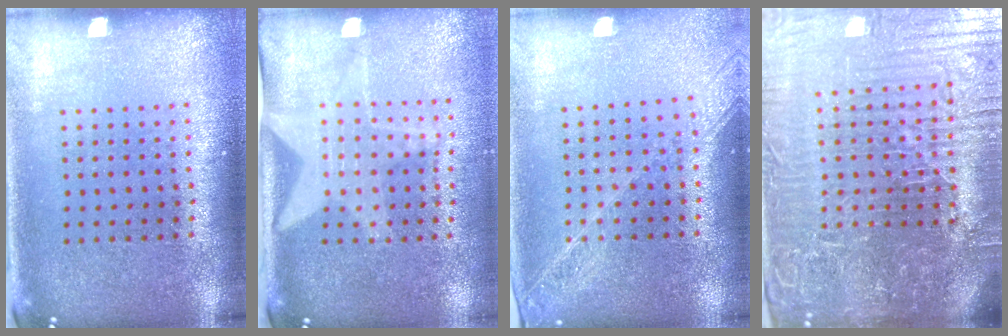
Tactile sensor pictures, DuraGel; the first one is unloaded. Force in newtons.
{"total": 2.1, "press": 1.6, "slide": 1.3}
{"total": 1.7, "press": 1.5, "slide": 0.8}
{"total": 7.4, "press": 6.6, "slide": 3.5}